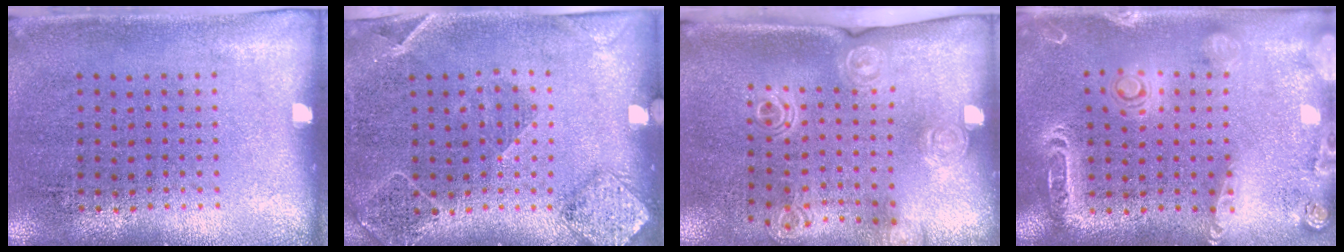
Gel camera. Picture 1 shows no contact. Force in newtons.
{"total": 1.7, "press": 1.7, "slide": 0.5}
{"total": 1.5, "press": 1.4, "slide": 0.6}
{"total": 2.1, "press": 1.9, "slide": 0.8}